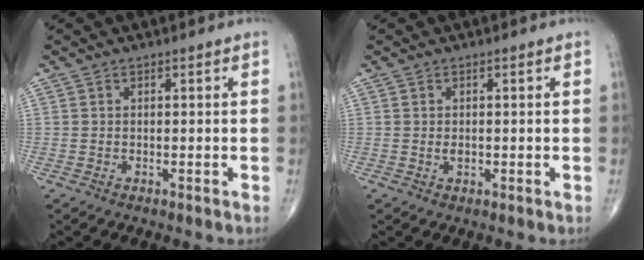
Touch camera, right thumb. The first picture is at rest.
{"total": 1.2, "force": [0.0, 0.8, 0.9], "torque": [-0.014, -0.002, 0.001]}